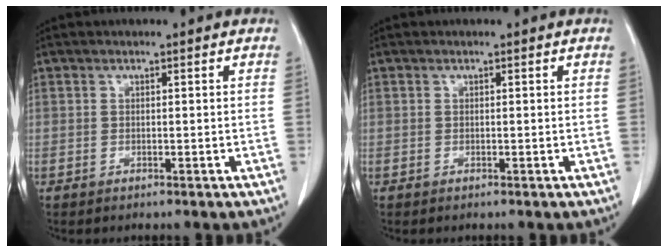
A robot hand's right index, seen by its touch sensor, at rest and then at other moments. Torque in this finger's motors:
{"motor_torque": [-0.01, 0.01, -0.01, 0.00]}